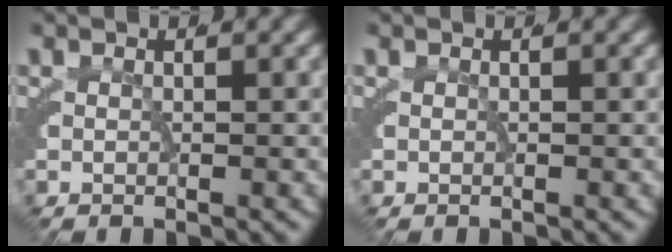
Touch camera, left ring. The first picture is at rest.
{"total": 0.0}